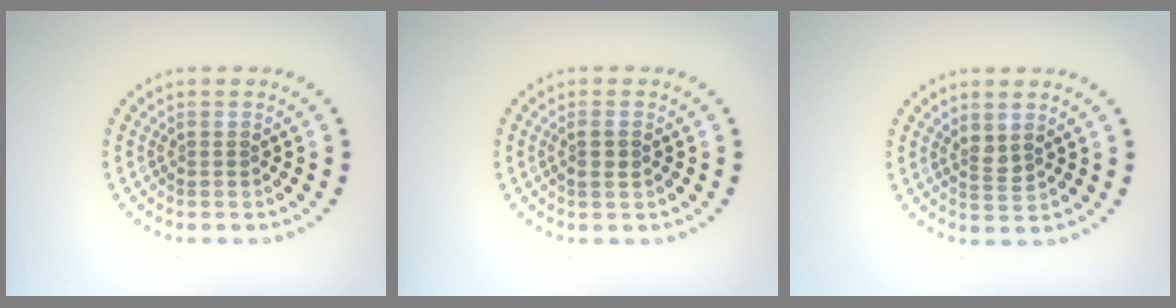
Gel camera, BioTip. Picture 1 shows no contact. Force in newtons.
{"total": 1.4, "press": 1.3, "slide": 0.4}
{"total": 1.5, "press": 1.4, "slide": 0.7}